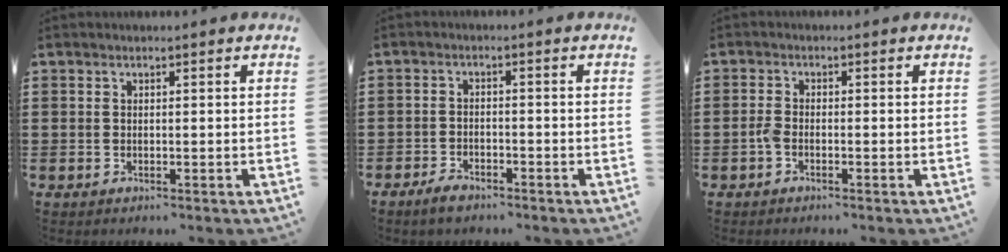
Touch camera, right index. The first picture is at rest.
{"total": 2.2, "force": [-2.0, 0.9, 0.5], "torque": [-0.013, 0.008, -0.041]}
{"total": 1.6, "force": [-0.9, 0.7, 1.1], "torque": [-0.038, -0.004, -0.022]}